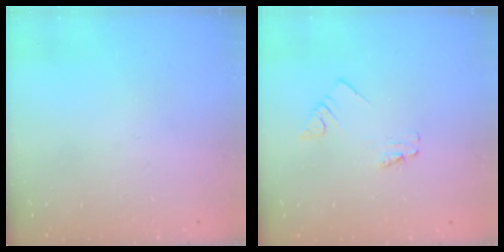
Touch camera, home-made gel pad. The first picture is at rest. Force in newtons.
{"total": 1.1, "press": 1.1, "slide": 0.0}